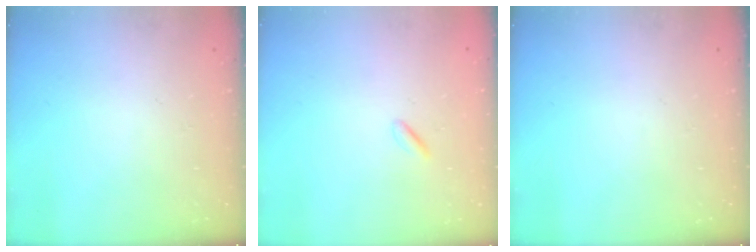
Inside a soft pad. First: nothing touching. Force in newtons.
{"total": 0.9, "press": 0.8, "slide": 0.4}
{"total": 0.0}